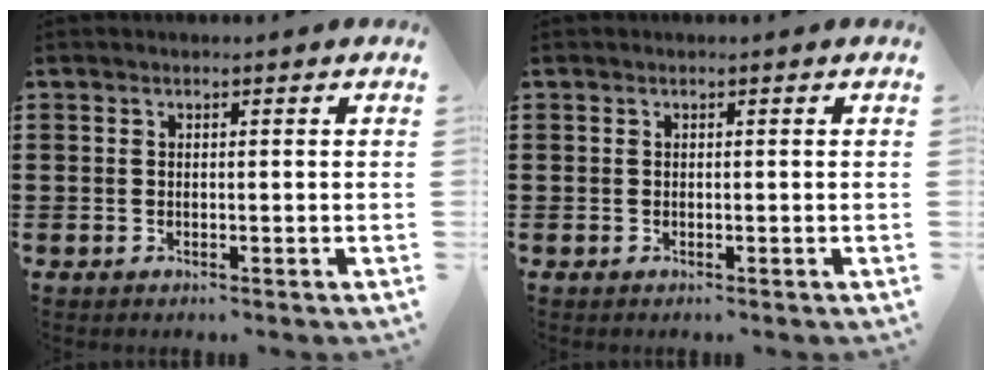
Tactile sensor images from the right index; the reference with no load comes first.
{"total": 0.0}